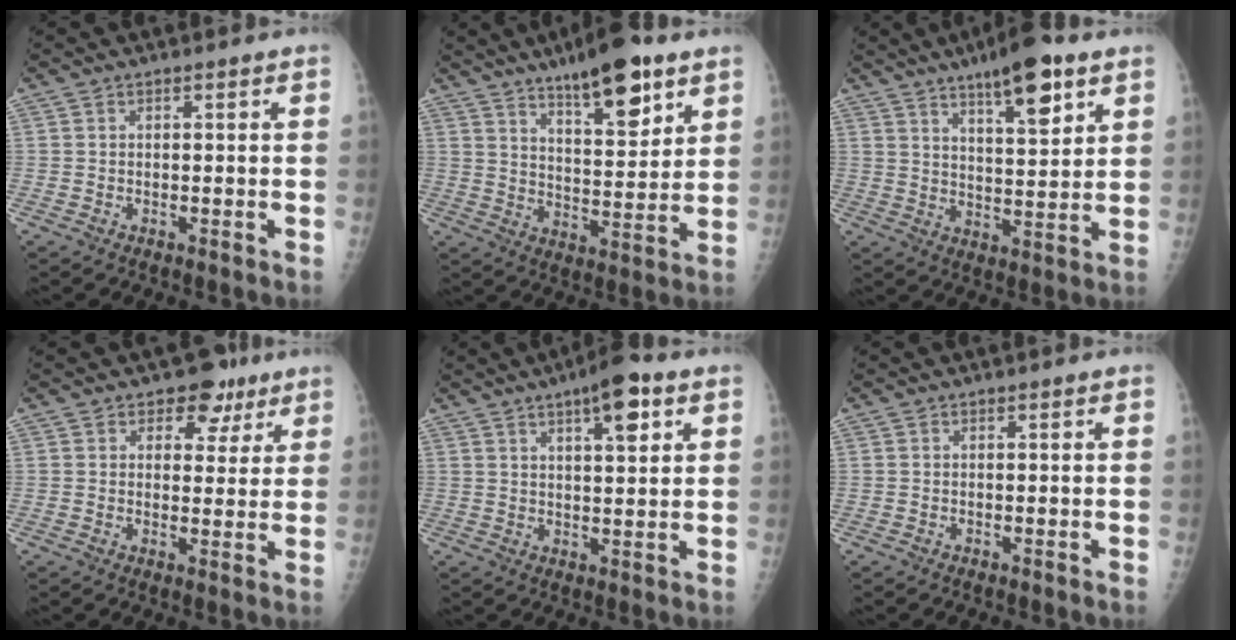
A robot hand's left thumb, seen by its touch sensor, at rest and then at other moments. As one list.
[{"total": 14.4, "force": [9.0, 4.5, 10.3], "torque": [-0.129, -0.050, 0.141]}, {"total": 12.1, "force": [7.2, 3.4, 9.2], "torque": [-0.122, -0.036, 0.112]}, {"total": 6.6, "force": [4.0, 4.6, 2.5], "torque": [0.008, -0.012, 0.051]}, {"total": 8.7, "force": [4.5, 2.6, 6.9], "torque": [-0.090, -0.015, 0.064]}, {"total": 0.0}]